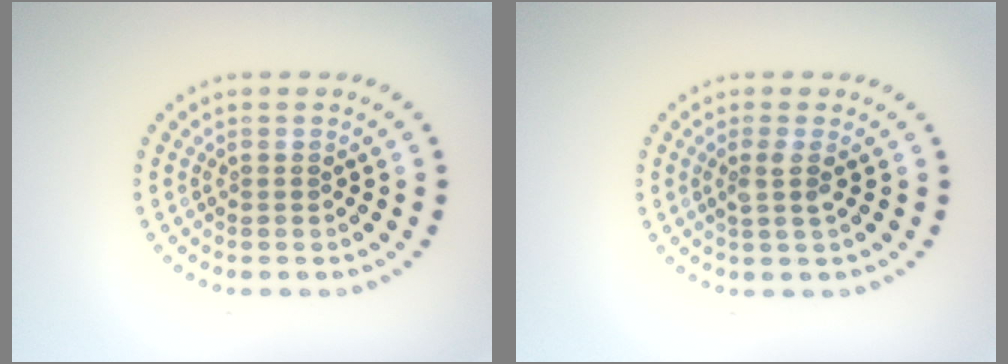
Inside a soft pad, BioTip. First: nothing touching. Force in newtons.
{"total": 1.6, "press": 1.2, "slide": 1.0}